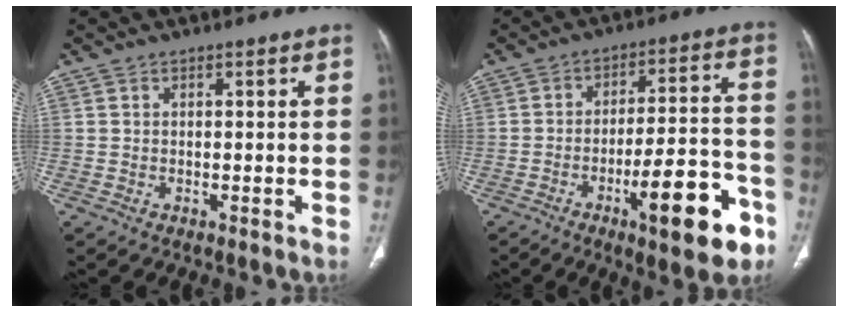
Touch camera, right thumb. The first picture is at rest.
{"total": 16.5, "force": [-8.1, 4.4, 13.7], "torque": [-0.180, 0.048, -0.111]}